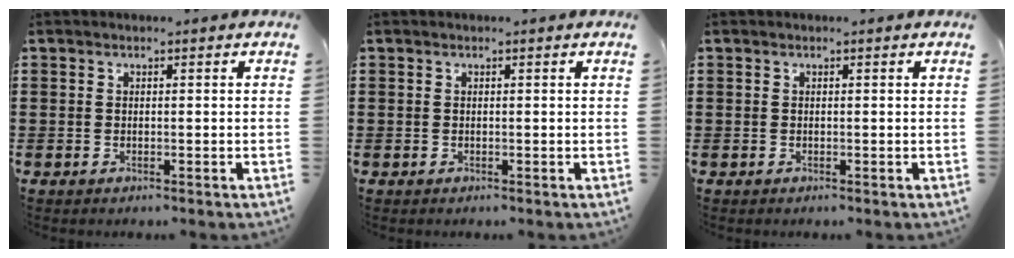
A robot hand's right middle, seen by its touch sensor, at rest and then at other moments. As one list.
[{"total": 0.0}, {"total": 0.0}]